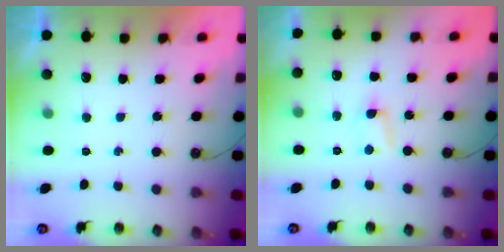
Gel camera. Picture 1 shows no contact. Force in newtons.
{"total": 3.0, "press": 3.0, "slide": 0.3}